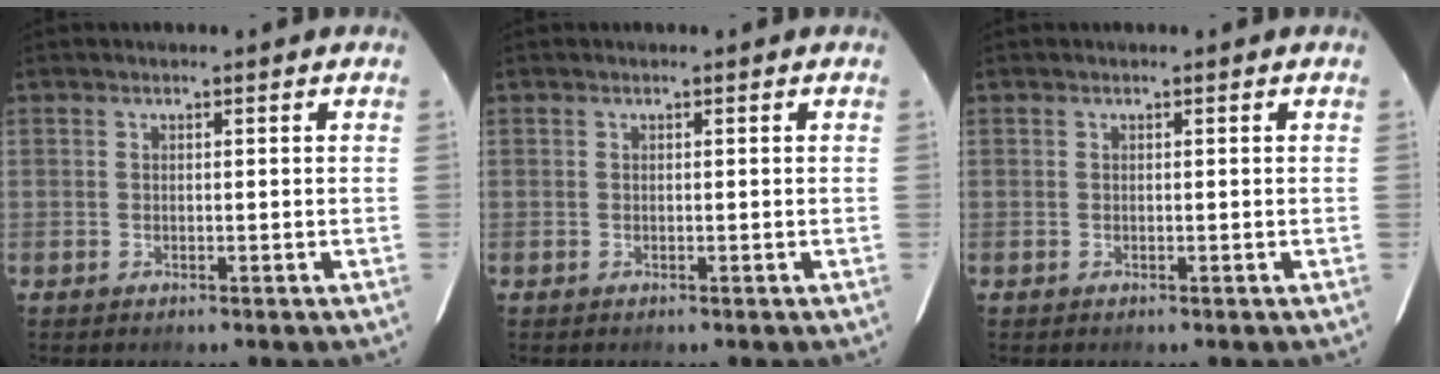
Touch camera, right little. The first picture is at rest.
{"total": 0.0}
{"total": 0.0}